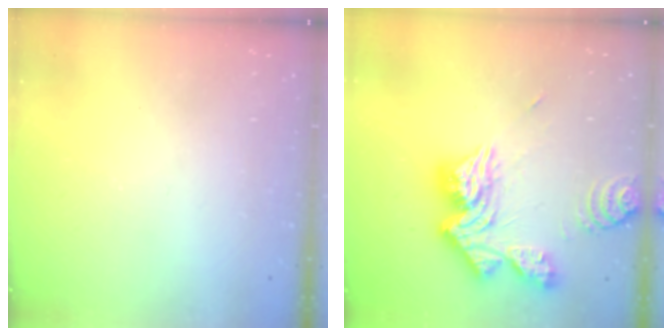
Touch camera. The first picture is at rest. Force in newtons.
{"total": 18.5, "press": 18.4, "slide": 1.6}